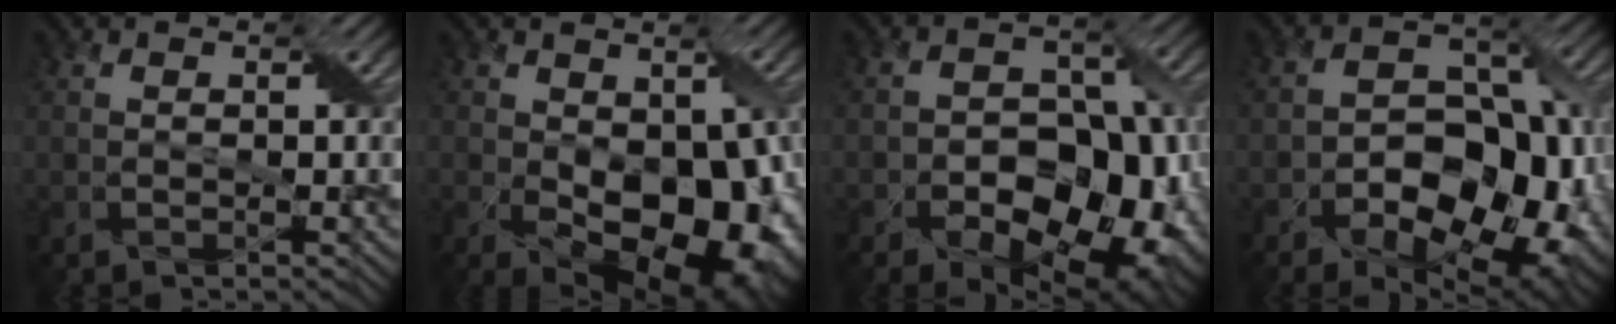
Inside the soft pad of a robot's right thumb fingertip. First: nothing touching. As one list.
[{"total": 13.3, "force": [-2.4, 8.3, 10.2], "torque": [-0.153, -0.053, -0.015]}, {"total": 13.7, "force": [-6.0, 8.5, 8.9], "torque": [-0.108, -0.011, -0.098]}, {"total": 14.9, "force": [-5.9, 9.0, 10.4], "torque": [-0.143, -0.018, -0.102]}]